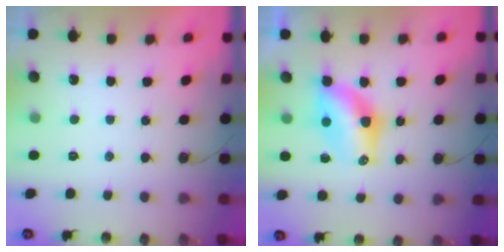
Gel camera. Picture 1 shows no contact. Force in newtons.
{"total": 7.6, "press": 7.6, "slide": 0.6}